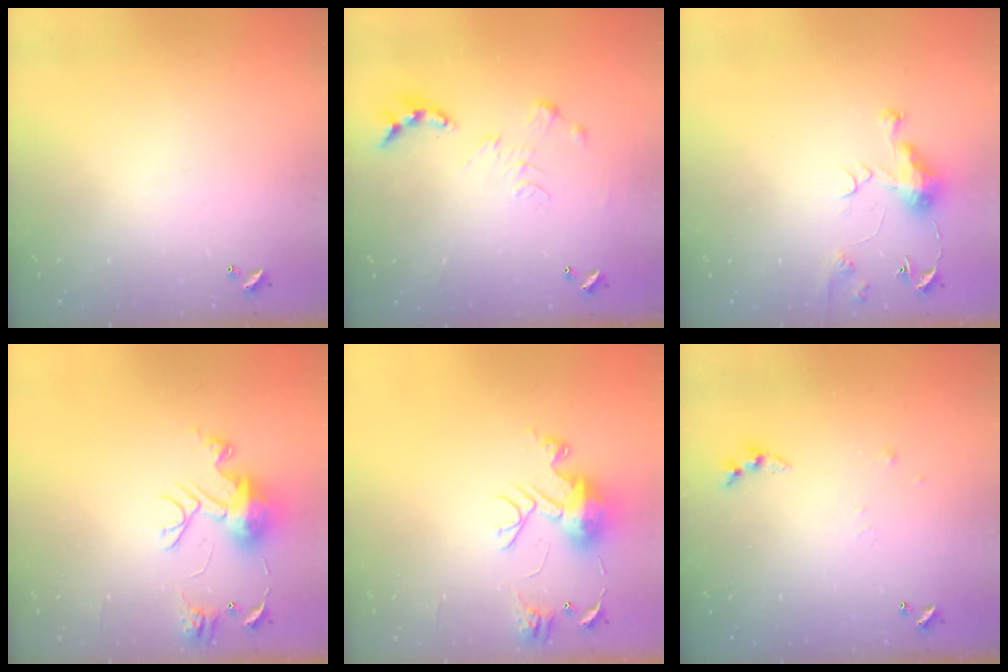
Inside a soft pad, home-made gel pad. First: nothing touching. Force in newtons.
{"total": 0.0}
{"total": 7.0, "press": 7.0, "slide": 0.7}
{"total": 10.8, "press": 10.8, "slide": 1.2}
{"total": 10.8, "press": 10.8, "slide": 1.2}
{"total": 4.9, "press": 4.9, "slide": 0.4}